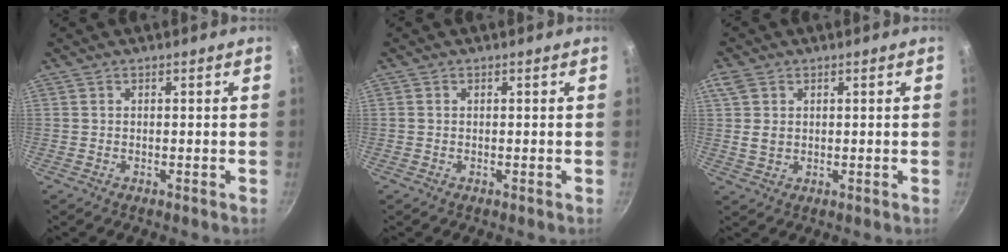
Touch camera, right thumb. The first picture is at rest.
{"total": 0.0}
{"total": 4.5, "force": [1.2, 3.4, 2.7], "torque": [-0.044, -0.003, 0.022]}